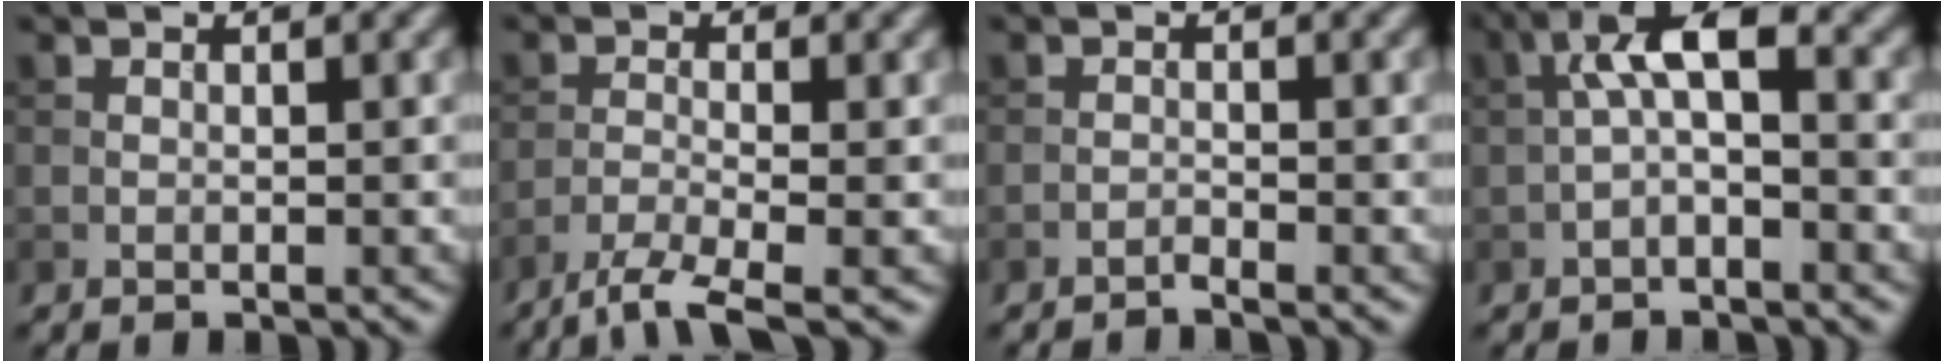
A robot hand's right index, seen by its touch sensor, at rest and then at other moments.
{"total": 3.8, "force": [-2.8, 0.4, 2.5], "torque": [-0.049, -0.004, -0.066]}
{"total": 0.9, "force": [-0.8, 0.0, 0.3], "torque": [-0.003, 0.005, -0.019]}
{"total": 4.5, "force": [-0.3, 1.5, 4.3], "torque": [-0.082, 0.023, -0.018]}